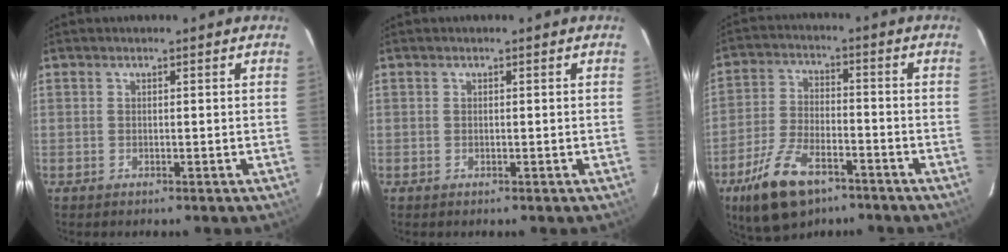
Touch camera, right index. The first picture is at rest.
{"total": 0.0}
{"total": 16.4, "force": [-10.1, 7.6, 10.4], "torque": [-0.224, -0.009, -0.183]}